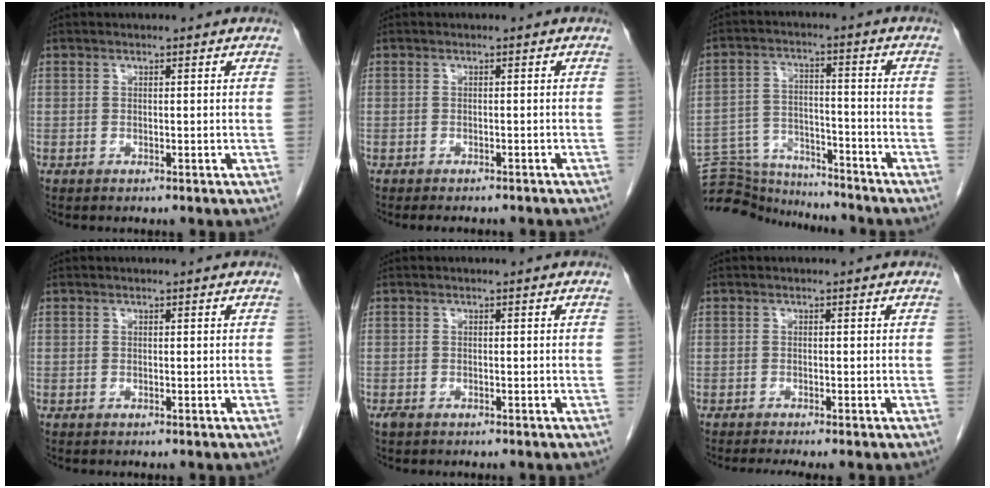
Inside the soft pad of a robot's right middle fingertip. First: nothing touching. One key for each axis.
{"total": 5.6, "fx": -4.9, "fy": 1.4, "fz": 2.3, "tx": -0.023, "ty": -0.006, "tz": -0.055}
{"total": 12.5, "fx": -12.4, "fy": 1.3, "fz": 1.0, "tx": -0.023, "ty": 0.025, "tz": -0.203}
{"total": 0.0}
{"total": 1.0, "fx": -0.7, "fy": 0.5, "fz": 0.5, "tx": -0.017, "ty": -0.002, "tz": -0.009}
{"total": 2.6, "fx": -2.2, "fy": -0.3, "fz": 1.4, "tx": -0.023, "ty": -0.006, "tz": -0.035}